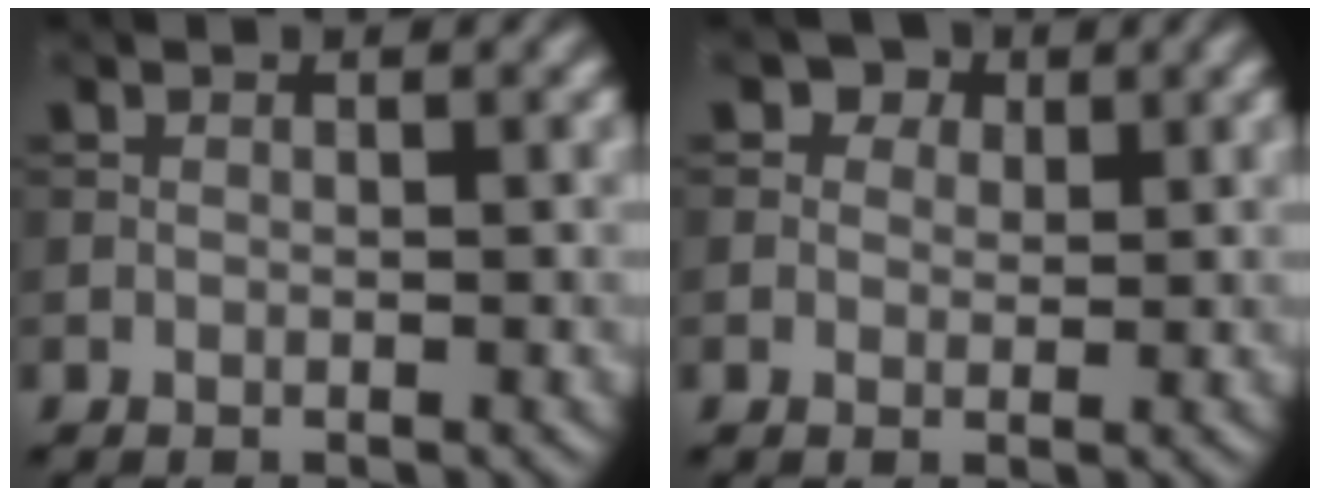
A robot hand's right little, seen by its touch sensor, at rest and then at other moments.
{"total": 2.9, "force": [1.7, 2.0, 1.2], "torque": [-0.023, -0.008, 0.016]}